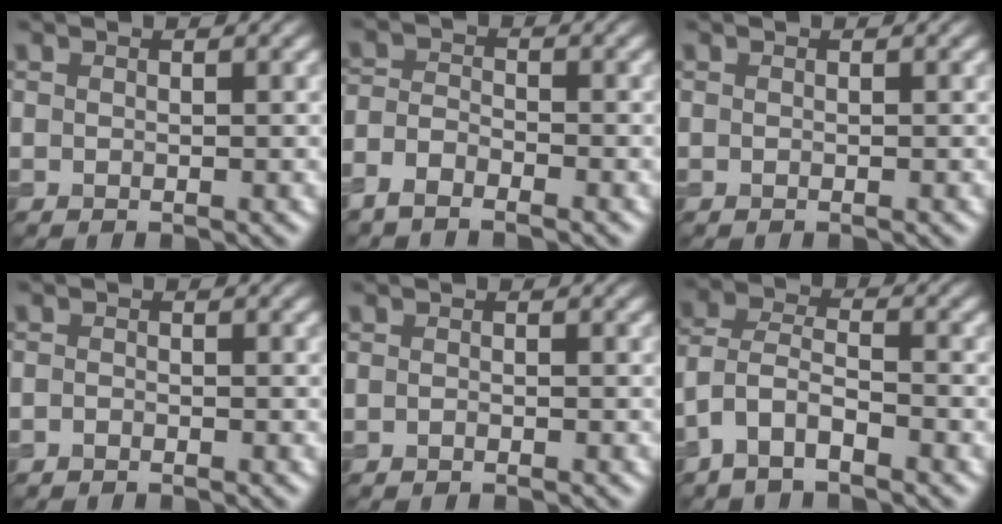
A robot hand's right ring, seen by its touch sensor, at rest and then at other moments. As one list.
[{"total": 2.9, "force": [-2.3, 1.2, 1.5], "torque": [-0.029, 0.000, -0.055]}, {"total": 0.0}, {"total": 0.8, "force": [-0.7, 0.3, 0.2], "torque": [-0.001, -0.002, -0.014]}, {"total": 0.5, "force": [-0.5, 0.1, 0.2], "torque": [-0.002, 0.000, -0.008]}, {"total": 4.1, "force": [-2.6, 1.7, 2.6], "torque": [-0.056, 0.005, -0.064]}]